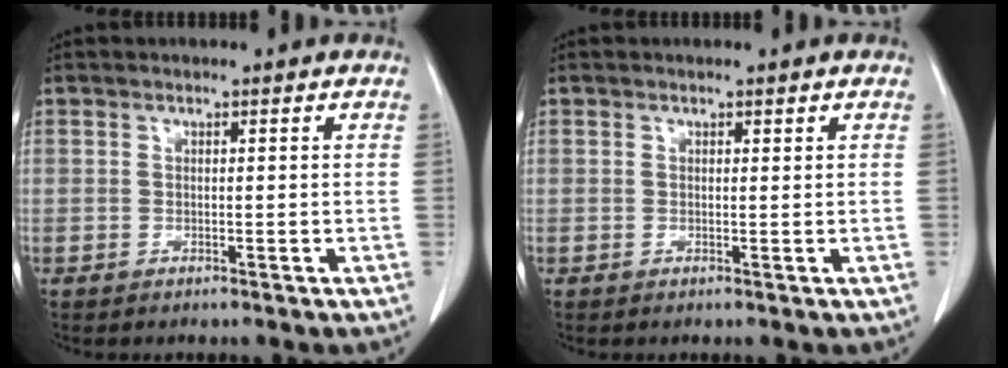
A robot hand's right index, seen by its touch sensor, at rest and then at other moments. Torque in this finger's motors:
{"motor_torque": [-0.42, 0.65, 0.03, 0.00]}